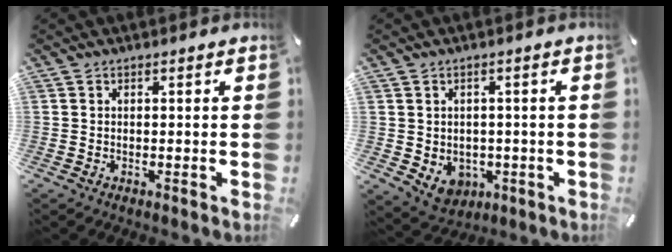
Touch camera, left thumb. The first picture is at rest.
{"total": 4.6, "force": [-0.5, 4.3, 1.6], "torque": [-0.024, -0.002, -0.009]}